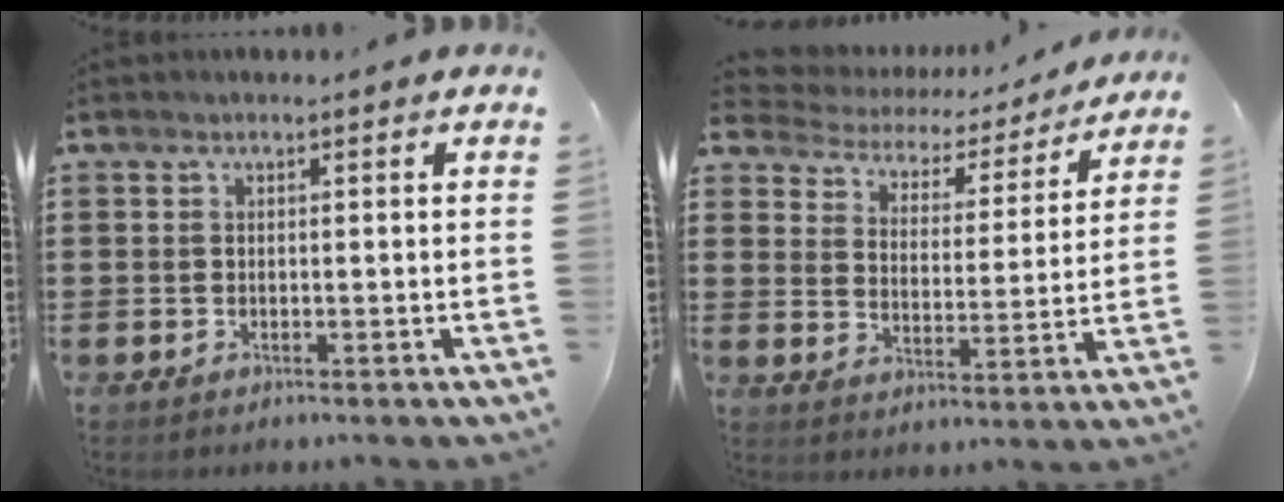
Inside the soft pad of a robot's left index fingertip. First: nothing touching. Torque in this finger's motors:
{"motor_torque": [1.11, -1.03, 0.03, -0.07]}